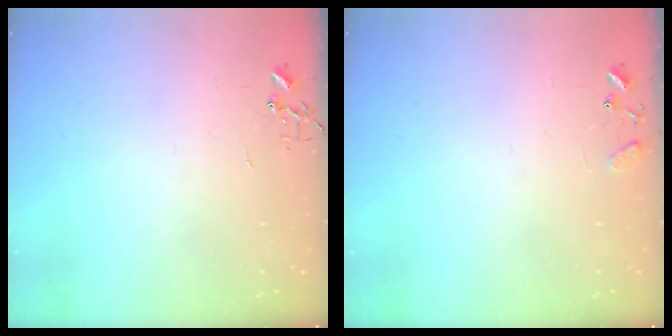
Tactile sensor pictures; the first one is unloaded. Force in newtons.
{"total": 7.7, "press": 7.7, "slide": 0.6}